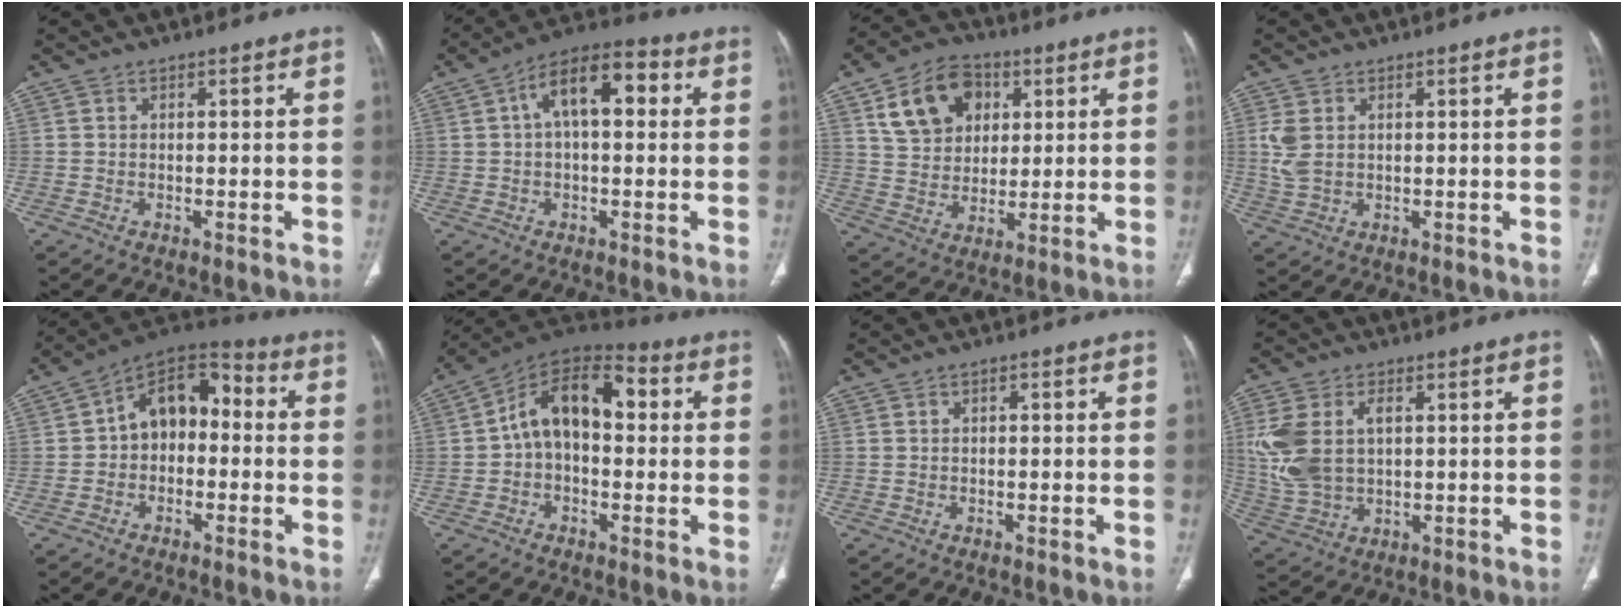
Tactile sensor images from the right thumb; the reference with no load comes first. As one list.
[{"total": 11.7, "force": [2.5, 5.8, 9.8], "torque": [-0.151, 0.036, 0.032]}, {"total": 13.6, "force": [5.3, 10.2, 7.4], "torque": [-0.096, -0.004, 0.094]}, {"total": 4.4, "force": [1.0, 3.0, 3.0], "torque": [-0.075, 0.000, 0.028]}, {"total": 11.7, "force": [-0.1, 8.2, 8.3], "torque": [-0.087, 0.043, -0.022]}, {"total": 13.4, "force": [1.0, 8.4, 10.4], "torque": [-0.140, 0.045, 0.002]}, {"total": 0.8, "force": [0.1, 0.5, 0.6], "torque": [-0.008, 0.002, -0.001]}, {"total": 12.1, "force": [2.0, 7.8, 9.0], "torque": [-0.199, 0.007, 0.050]}]